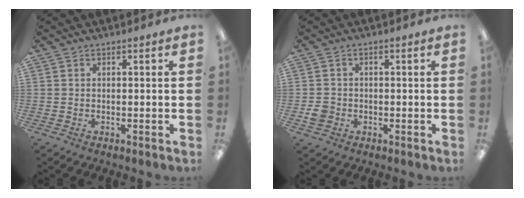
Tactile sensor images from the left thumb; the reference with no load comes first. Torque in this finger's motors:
{"motor_torque": [0.01, 1.26, 0.17, -0.38, 0.00]}